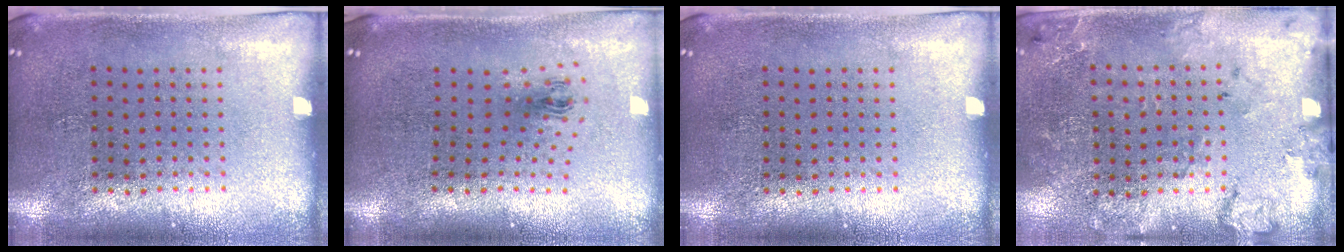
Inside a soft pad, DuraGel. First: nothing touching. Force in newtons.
{"total": 1.0, "press": 0.5, "slide": 0.9}
{"total": 0.0}
{"total": 1.7, "press": 1.6, "slide": 0.5}